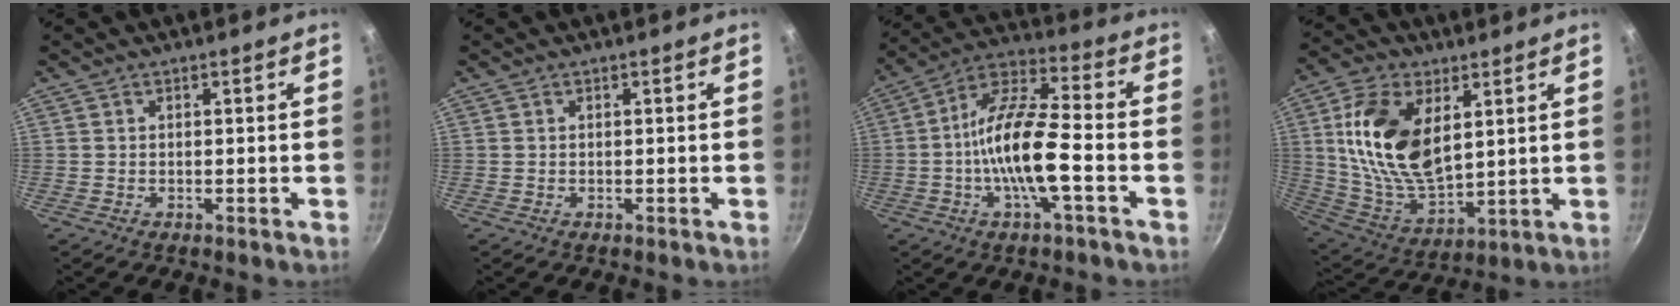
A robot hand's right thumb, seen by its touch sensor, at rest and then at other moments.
{"total": 0.0}
{"total": 15.2, "force": [-3.3, 4.3, 14.1], "torque": [-0.261, 0.036, -0.077]}
{"total": 19.0, "force": [5.1, 10.9, 14.8], "torque": [-0.264, -0.023, 0.107]}